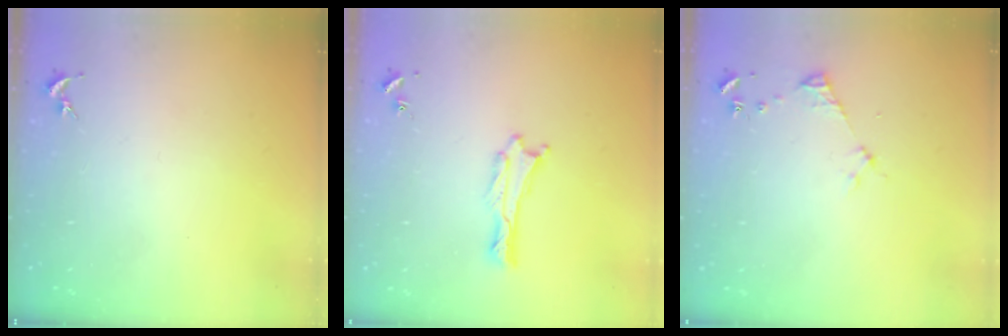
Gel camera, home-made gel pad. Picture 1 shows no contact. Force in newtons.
{"total": 0.6, "press": 0.6, "slide": 0.1}
{"total": 3.2, "press": 3.2, "slide": 0.4}